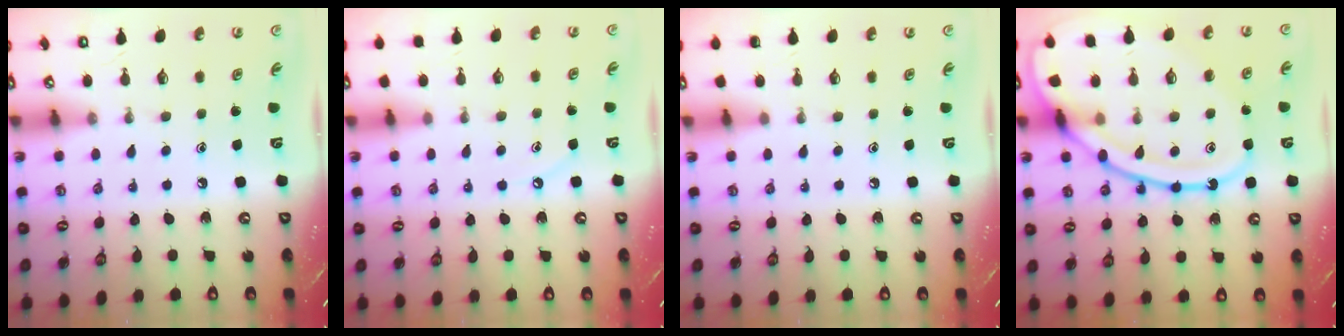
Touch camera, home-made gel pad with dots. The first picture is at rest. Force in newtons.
{"total": 3.5, "press": 3.5, "slide": 0.5}
{"total": 0.0}
{"total": 20.6, "press": 20.5, "slide": 2.0}